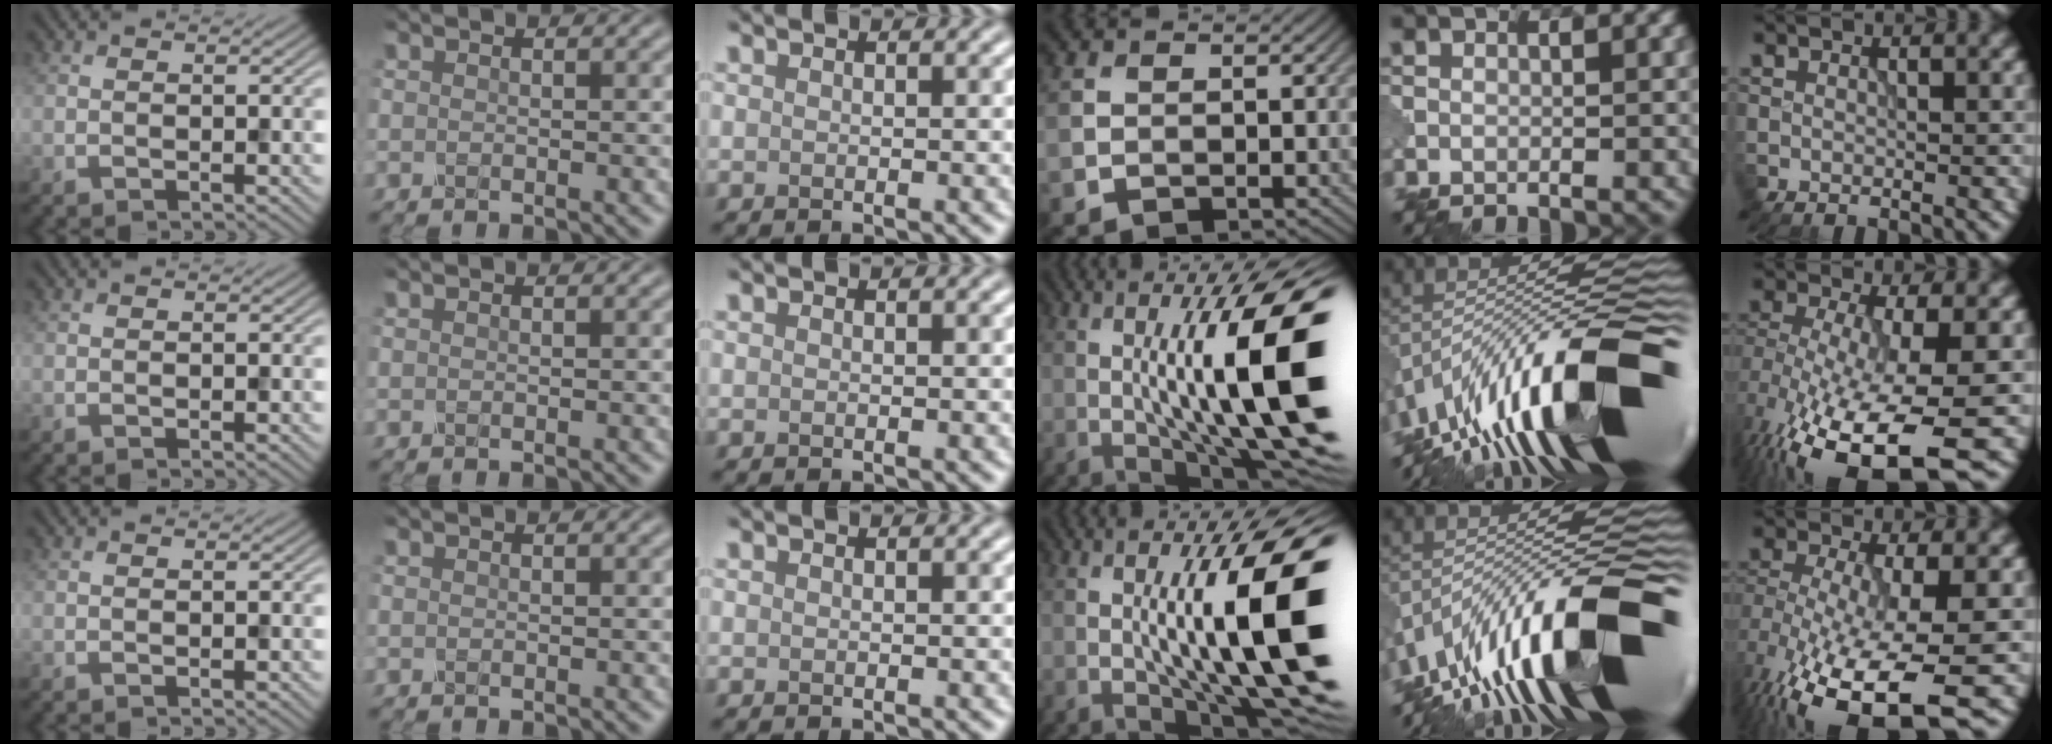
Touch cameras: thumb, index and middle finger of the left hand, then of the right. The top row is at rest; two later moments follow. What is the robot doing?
{"motion": "shake", "object": "plastic piggy bank"}